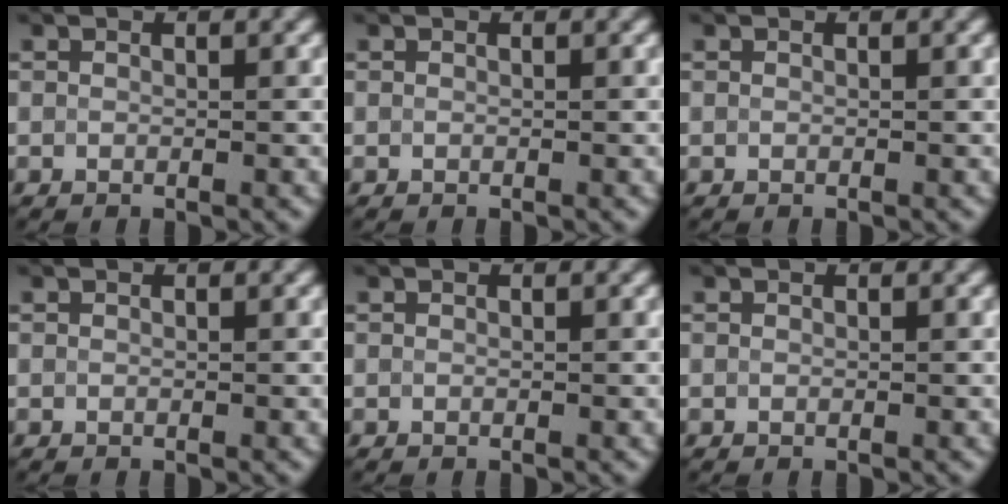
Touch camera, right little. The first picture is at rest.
{"total": 0.0}
{"total": 0.0}
{"total": 0.0}
{"total": 0.0}
{"total": 0.0}